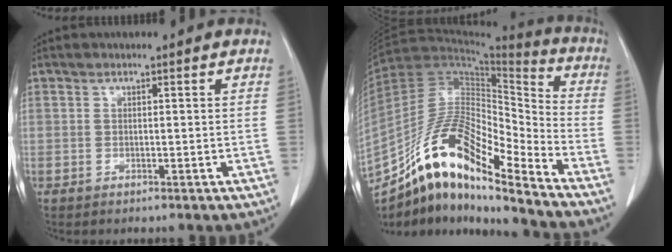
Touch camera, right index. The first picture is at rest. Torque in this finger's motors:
{"motor_torque": [0.36, -0.33, 0.61, 0.10]}